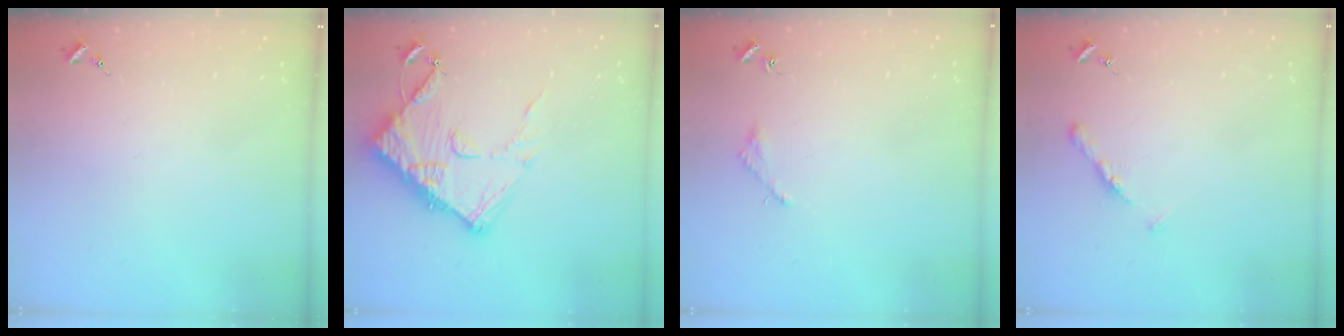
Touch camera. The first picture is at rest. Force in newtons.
{"total": 14.5, "press": 14.5, "slide": 1.4}
{"total": 1.6, "press": 1.6, "slide": 0.2}
{"total": 5.3, "press": 5.2, "slide": 0.6}